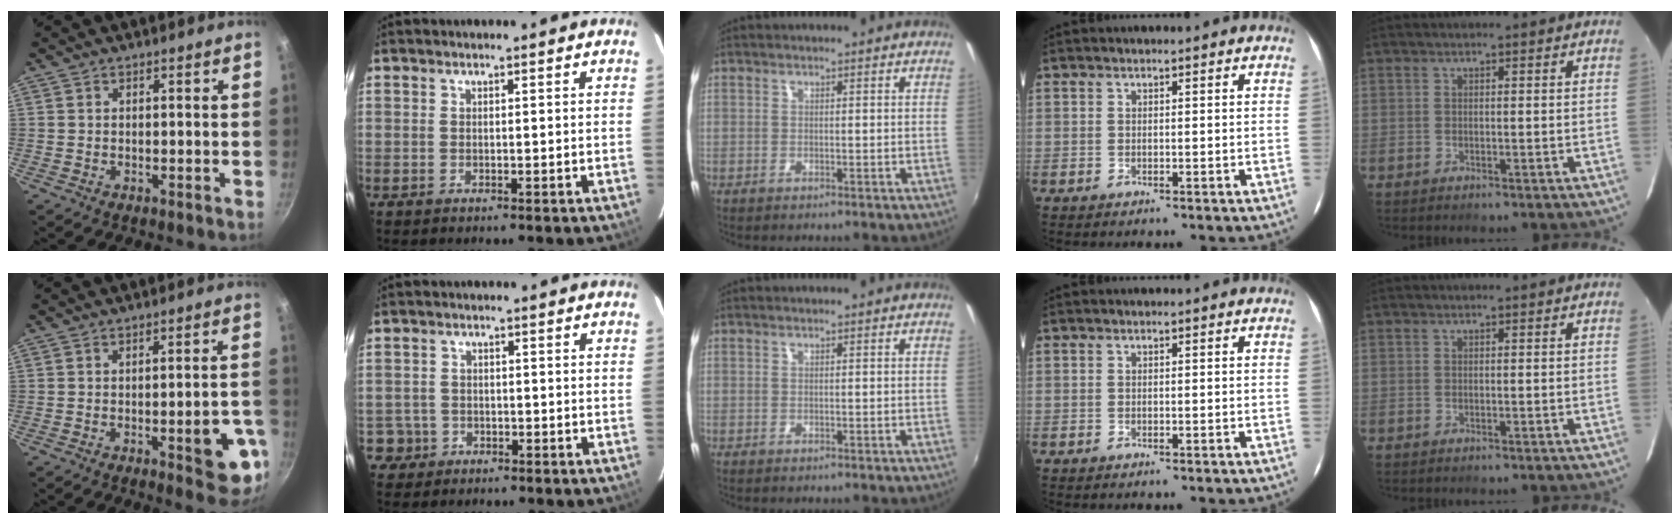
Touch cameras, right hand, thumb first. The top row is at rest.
{"thumb": {"total": 10.0, "force": [-3.3, 3.2, 8.9], "torque": [-0.082, 0.017, -0.038]}, "index": {"total": 3.7, "force": [-1.3, 3.5, -0.1], "torque": [-0.005, 0.019, -0.020]}}